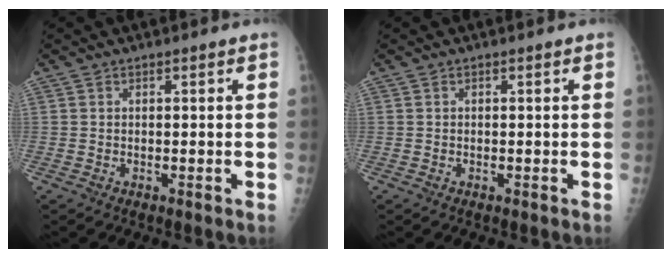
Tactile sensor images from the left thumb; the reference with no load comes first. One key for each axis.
{"total": 0.0}